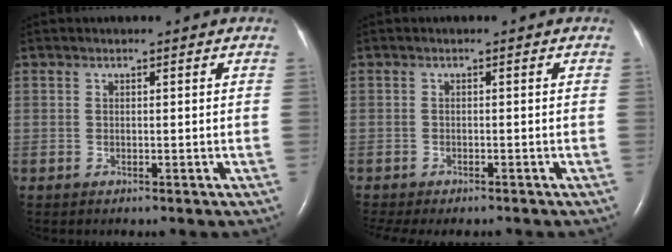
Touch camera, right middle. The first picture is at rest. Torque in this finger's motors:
{"motor_torque": [0.91, -1.22, 0.12, 0.05]}